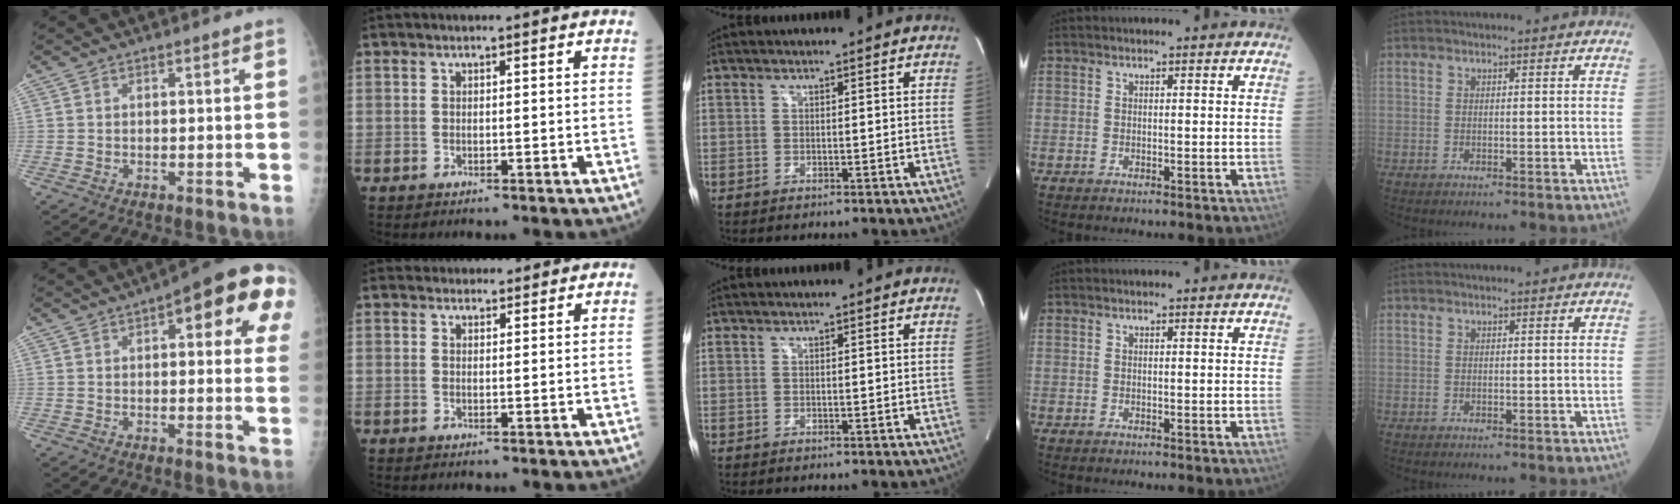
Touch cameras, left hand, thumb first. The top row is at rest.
{"thumb": {"total": 17.5, "force": [6.6, 6.2, 15.0], "torque": [-0.159, 0.004, 0.071]}, "index": {"total": 3.8, "force": [3.6, 1.4, 0.2], "torque": [0.006, 0.015, 0.044]}}